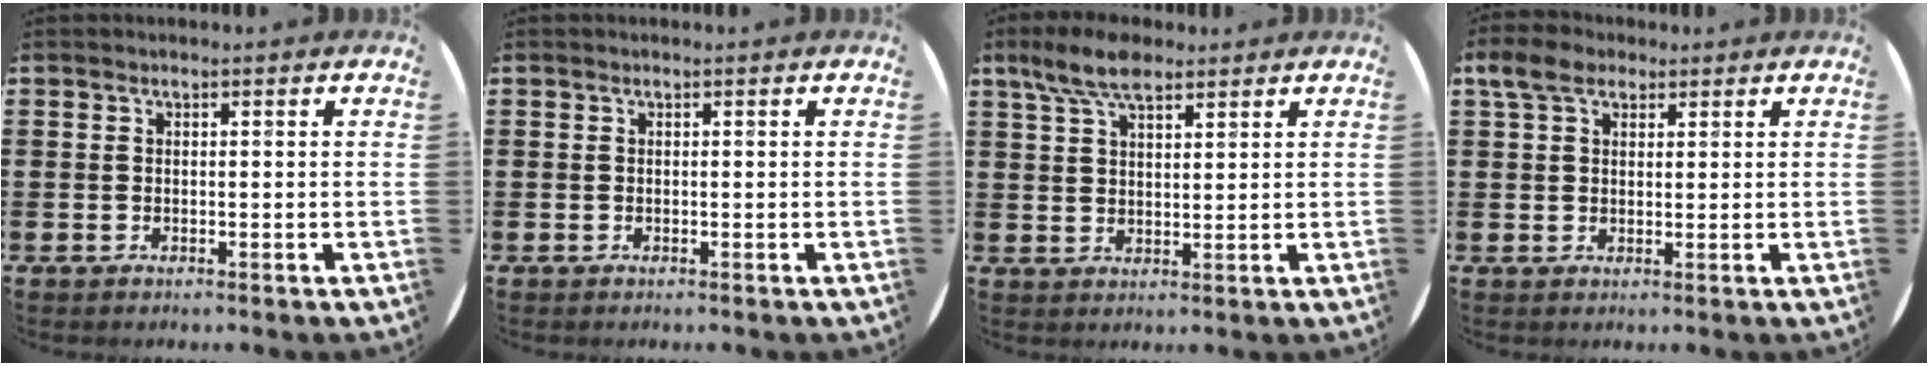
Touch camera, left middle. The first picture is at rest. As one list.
[{"total": 0.0}, {"total": 6.7, "force": [5.0, 2.7, 3.6], "torque": [-0.074, -0.005, 0.089]}, {"total": 4.6, "force": [3.0, 2.7, 2.2], "torque": [-0.044, 0.010, 0.054]}]